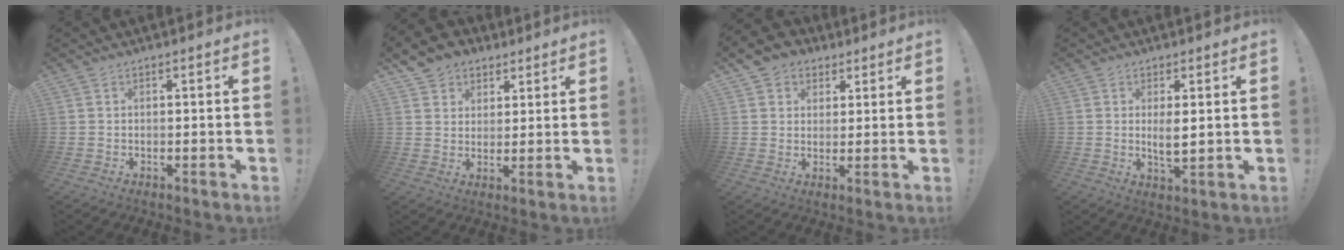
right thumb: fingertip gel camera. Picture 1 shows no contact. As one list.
[{"total": 8.2, "force": [5.1, 6.2, 1.7], "torque": [-0.030, -0.027, 0.102]}, {"total": 7.0, "force": [3.6, 5.8, 1.6], "torque": [-0.029, -0.012, 0.075]}, {"total": 4.2, "force": [1.3, 1.2, 3.8], "torque": [-0.060, -0.014, 0.017]}]